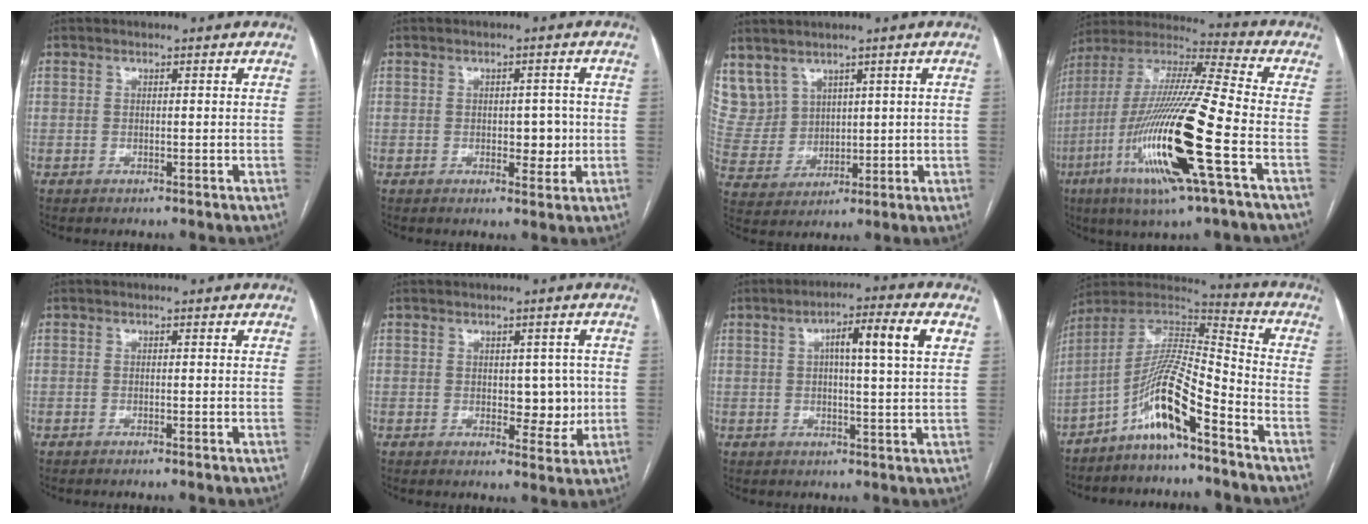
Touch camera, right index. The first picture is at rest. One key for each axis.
{"total": 3.8, "fx": -0.2, "fy": 2.2, "fz": 3.1, "tx": -0.035, "ty": 0.003, "tz": 0.003}
{"total": 9.4, "fx": 6.0, "fy": 7.1, "fz": 1.6, "tx": -0.055, "ty": 0.032, "tz": 0.146}
{"total": 22.5, "fx": -7.4, "fy": 1.1, "fz": 21.2, "tx": -0.445, "ty": -0.029, "tz": -0.143}
{"total": 0.9, "fx": -0.7, "fy": -0.2, "fz": 0.5, "tx": -0.009, "ty": 0.001, "tz": -0.011}
{"total": 4.9, "fx": 0.2, "fy": 3.0, "fz": 4.0, "tx": -0.042, "ty": 0.004, "tz": 0.011}
{"total": 8.6, "fx": 2.7, "fy": 0.3, "fz": 8.2, "tx": -0.131, "ty": 0.015, "tz": 0.036}
{"total": 12.3, "fx": -7.4, "fy": 1.2, "fz": 9.8, "tx": -0.192, "ty": 0.015, "tz": -0.143}